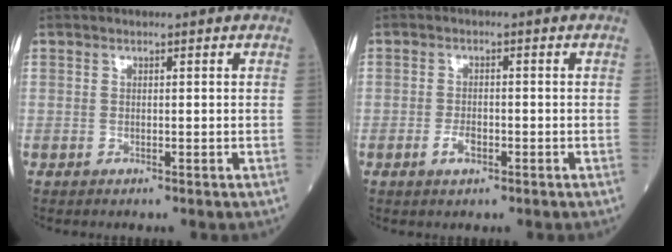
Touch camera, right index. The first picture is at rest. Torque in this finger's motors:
{"motor_torque": [0.16, 0.07, 0.06, 0.02]}